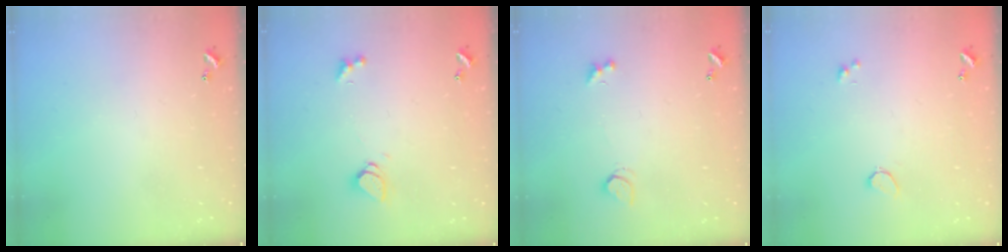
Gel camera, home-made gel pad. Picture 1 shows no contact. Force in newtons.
{"total": 1.6, "press": 1.5, "slide": 0.4}
{"total": 1.8, "press": 1.8, "slide": 0.5}
{"total": 0.8, "press": 0.7, "slide": 0.4}